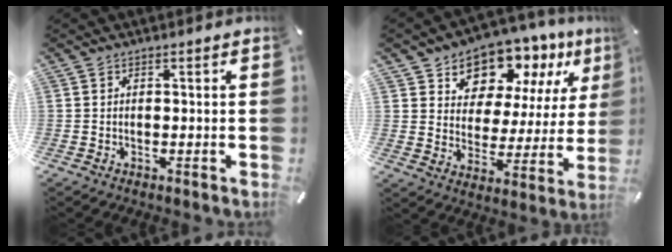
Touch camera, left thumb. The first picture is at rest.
{"total": 11.5, "force": [9.7, 6.2, 0.6], "torque": [-0.022, -0.103, 0.179]}